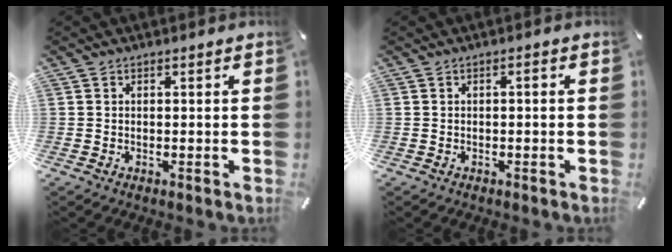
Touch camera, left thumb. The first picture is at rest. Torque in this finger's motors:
{"motor_torque": [-0.25, 0.09, 0.04, 0.18, -0.02]}